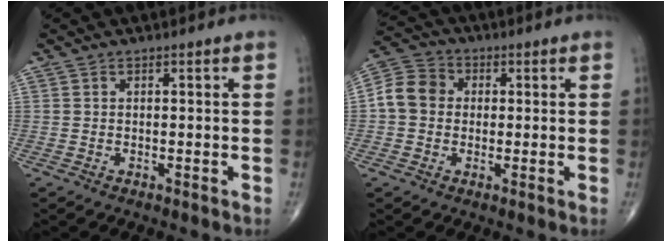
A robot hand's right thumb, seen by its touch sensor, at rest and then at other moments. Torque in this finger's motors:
{"motor_torque": [-0.22, 0.36, 0.20, -0.02, 0.08]}